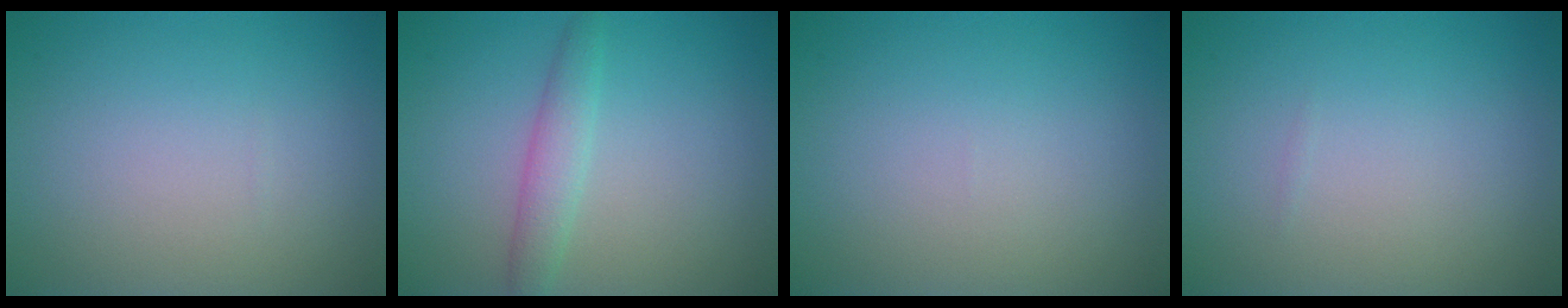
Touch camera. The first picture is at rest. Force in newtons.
{"total": 2.2, "press": 2.2, "slide": 0.1}
{"total": 0.0}
{"total": 0.0}